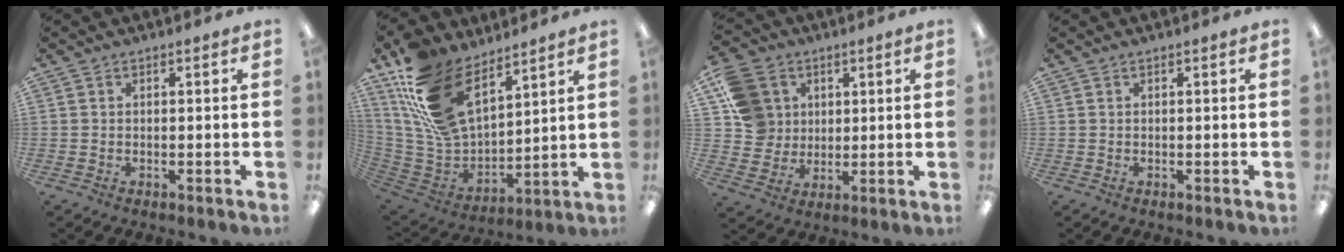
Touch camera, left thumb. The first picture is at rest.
{"total": 21.1, "force": [12.5, 11.5, 12.5], "torque": [-0.271, -0.061, 0.237]}
{"total": 11.5, "force": [4.4, 9.9, 3.9], "torque": [-0.096, -0.003, 0.094]}
{"total": 0.0}